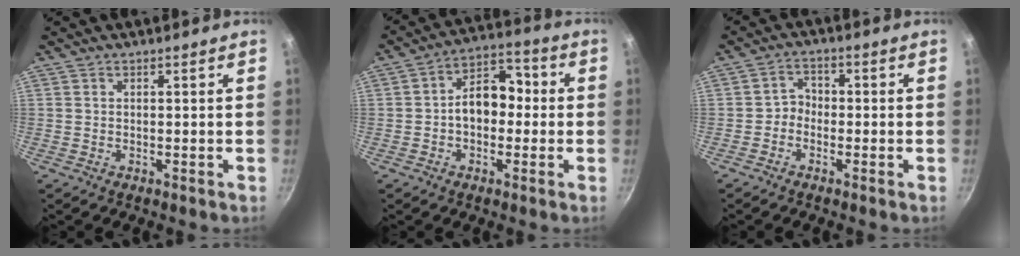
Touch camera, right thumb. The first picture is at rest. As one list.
[{"total": 9.9, "force": [-0.5, 6.7, 7.3], "torque": [-0.088, 0.036, -0.021]}, {"total": 3.3, "force": [-1.2, 2.7, 1.5], "torque": [-0.005, 0.018, -0.033]}]